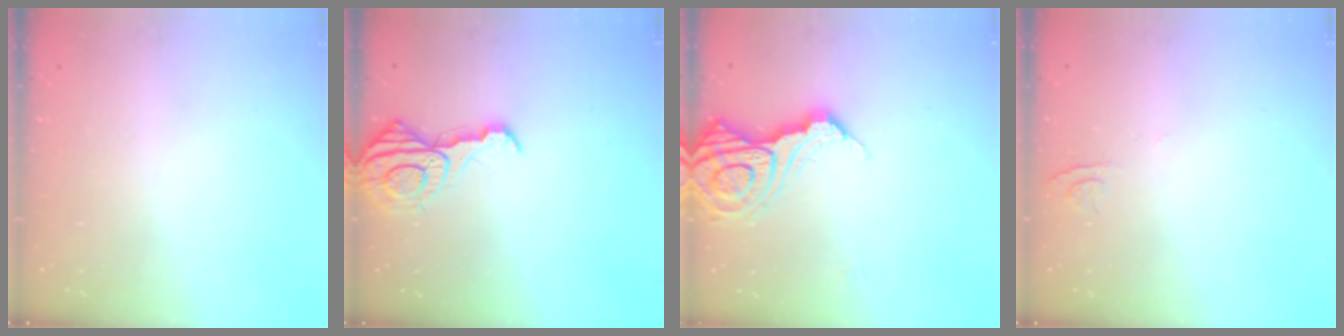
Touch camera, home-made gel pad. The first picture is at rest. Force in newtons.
{"total": 11.6, "press": 11.5, "slide": 1.1}
{"total": 15.9, "press": 15.8, "slide": 1.9}
{"total": 4.3, "press": 4.3, "slide": 0.5}